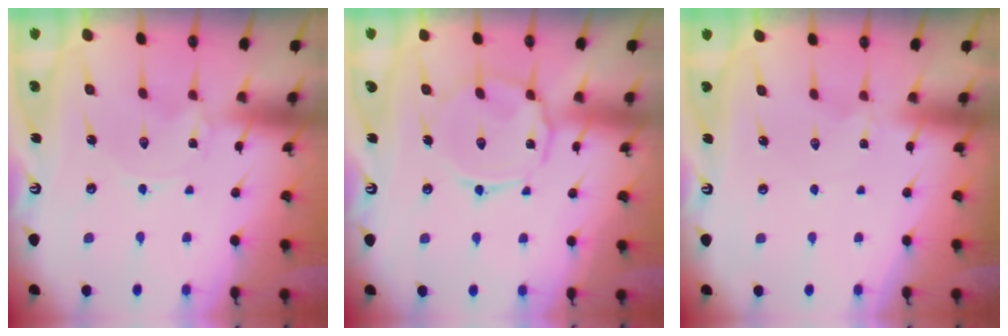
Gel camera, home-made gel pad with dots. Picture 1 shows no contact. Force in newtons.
{"total": 7.6, "press": 7.6, "slide": 0.8}
{"total": 1.9, "press": 1.9, "slide": 0.2}